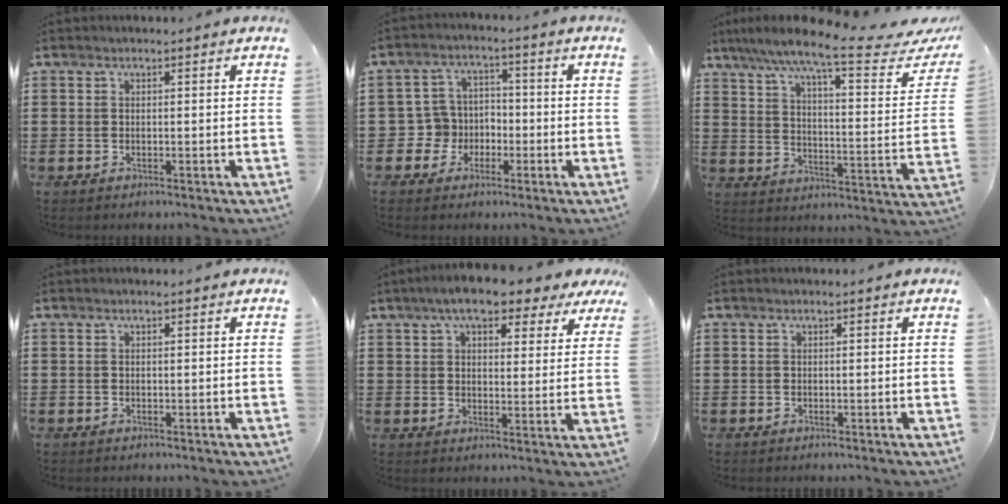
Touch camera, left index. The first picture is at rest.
{"total": 3.5, "force": [-1.3, 3.1, 1.1], "torque": [-0.038, 0.001, -0.031]}
{"total": 11.4, "force": [8.5, 0.6, 7.6], "torque": [-0.142, -0.056, 0.129]}
{"total": 0.0}
{"total": 7.4, "force": [5.6, 2.5, 4.1], "torque": [-0.084, -0.006, 0.097]}
{"total": 0.0}